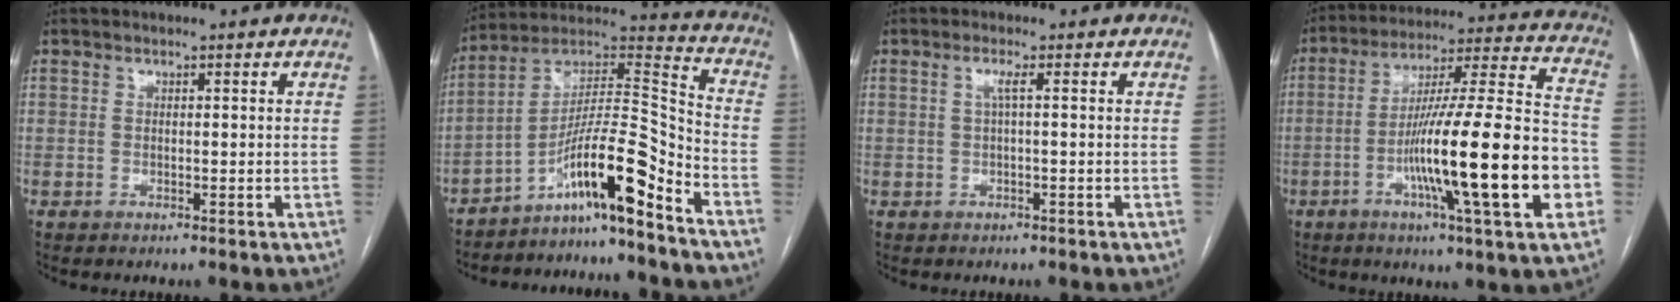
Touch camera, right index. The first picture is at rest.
{"total": 13.9, "force": [-9.6, -0.3, 10.1], "torque": [-0.181, 0.031, -0.162]}
{"total": 1.5, "force": [0.2, -0.2, 1.5], "torque": [-0.031, 0.003, 0.003]}
{"total": 22.4, "force": [-6.4, 0.9, 21.5], "torque": [-0.323, -0.005, -0.102]}